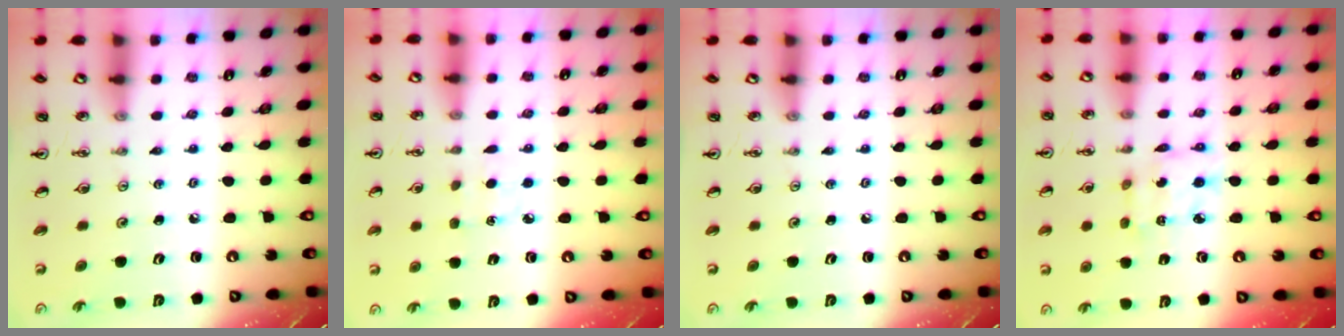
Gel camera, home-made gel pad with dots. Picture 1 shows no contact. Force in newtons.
{"total": 2.9, "press": 2.9, "slide": 0.3}
{"total": 0.0}
{"total": 4.6, "press": 4.6, "slide": 0.3}